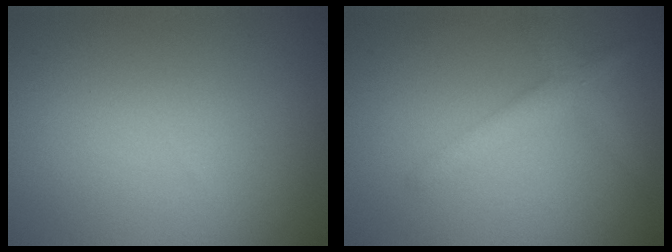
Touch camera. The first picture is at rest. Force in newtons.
{"total": 2.4, "press": 2.4, "slide": 0.2}